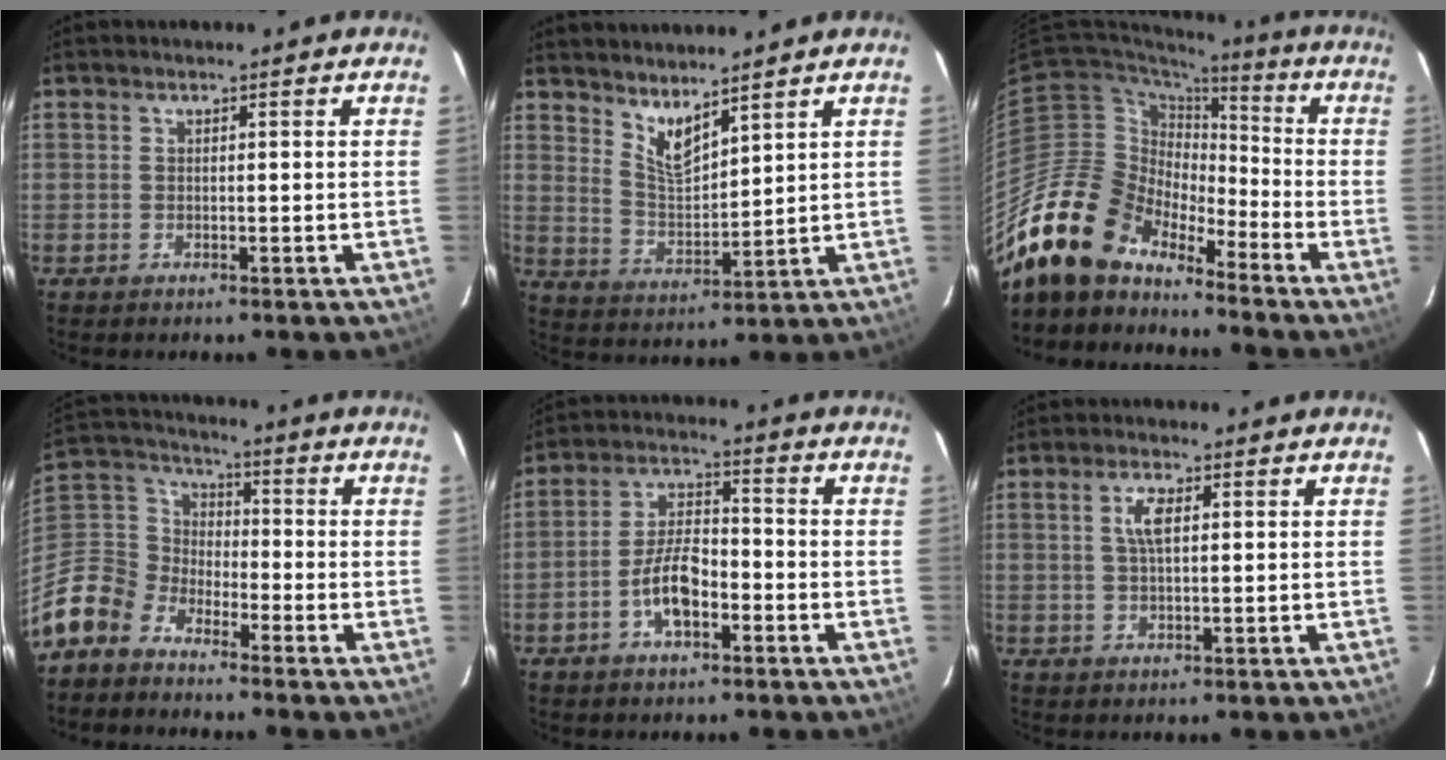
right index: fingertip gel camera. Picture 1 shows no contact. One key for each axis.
{"total": 6.4, "fx": 5.1, "fy": 1.6, "fz": 3.6, "tx": -0.063, "ty": -0.012, "tz": 0.101}
{"total": 16.6, "fx": -13.7, "fy": 8.1, "fz": 4.8, "tx": -0.104, "ty": 0.011, "tz": -0.254}
{"total": 11.3, "fx": -7.7, "fy": 7.7, "fz": 3.0, "tx": -0.099, "ty": 0.028, "tz": -0.172}
{"total": 7.8, "fx": -3.4, "fy": 3.4, "fz": 6.2, "tx": -0.128, "ty": 0.013, "tz": -0.058}
{"total": 3.7, "fx": 1.0, "fy": 1.4, "fz": 3.2, "tx": -0.063, "ty": 0.006, "tz": 0.020}